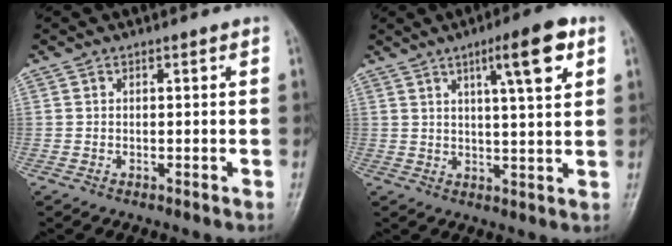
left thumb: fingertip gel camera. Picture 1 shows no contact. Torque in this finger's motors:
{"motor_torque": [0.30, 0.30, 0.27, -0.21, 0.11]}